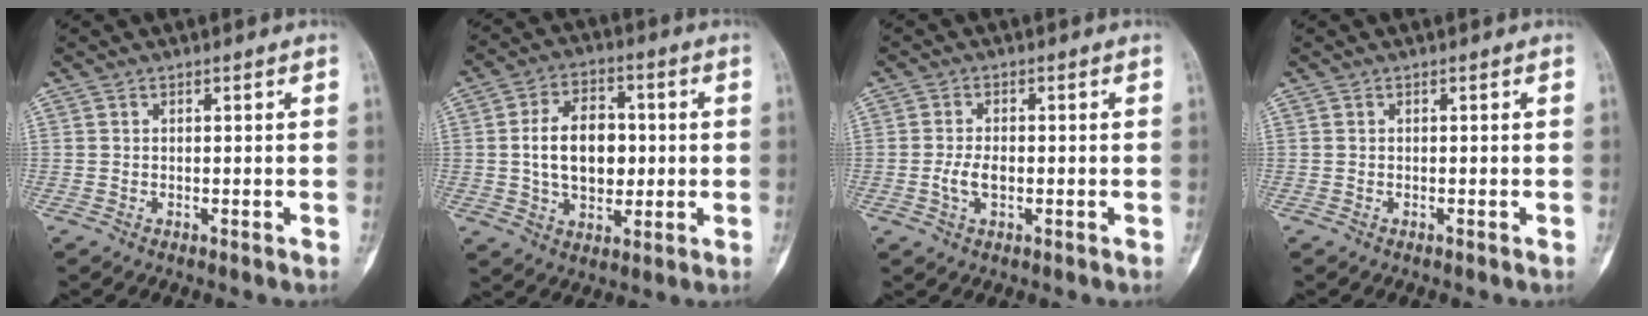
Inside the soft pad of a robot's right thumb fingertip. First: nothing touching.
{"total": 11.9, "force": [0.4, 8.0, 8.9], "torque": [-0.121, 0.010, 0.008]}
{"total": 3.6, "force": [-0.7, 1.9, 3.0], "torque": [-0.064, 0.006, -0.013]}
{"total": 0.0}